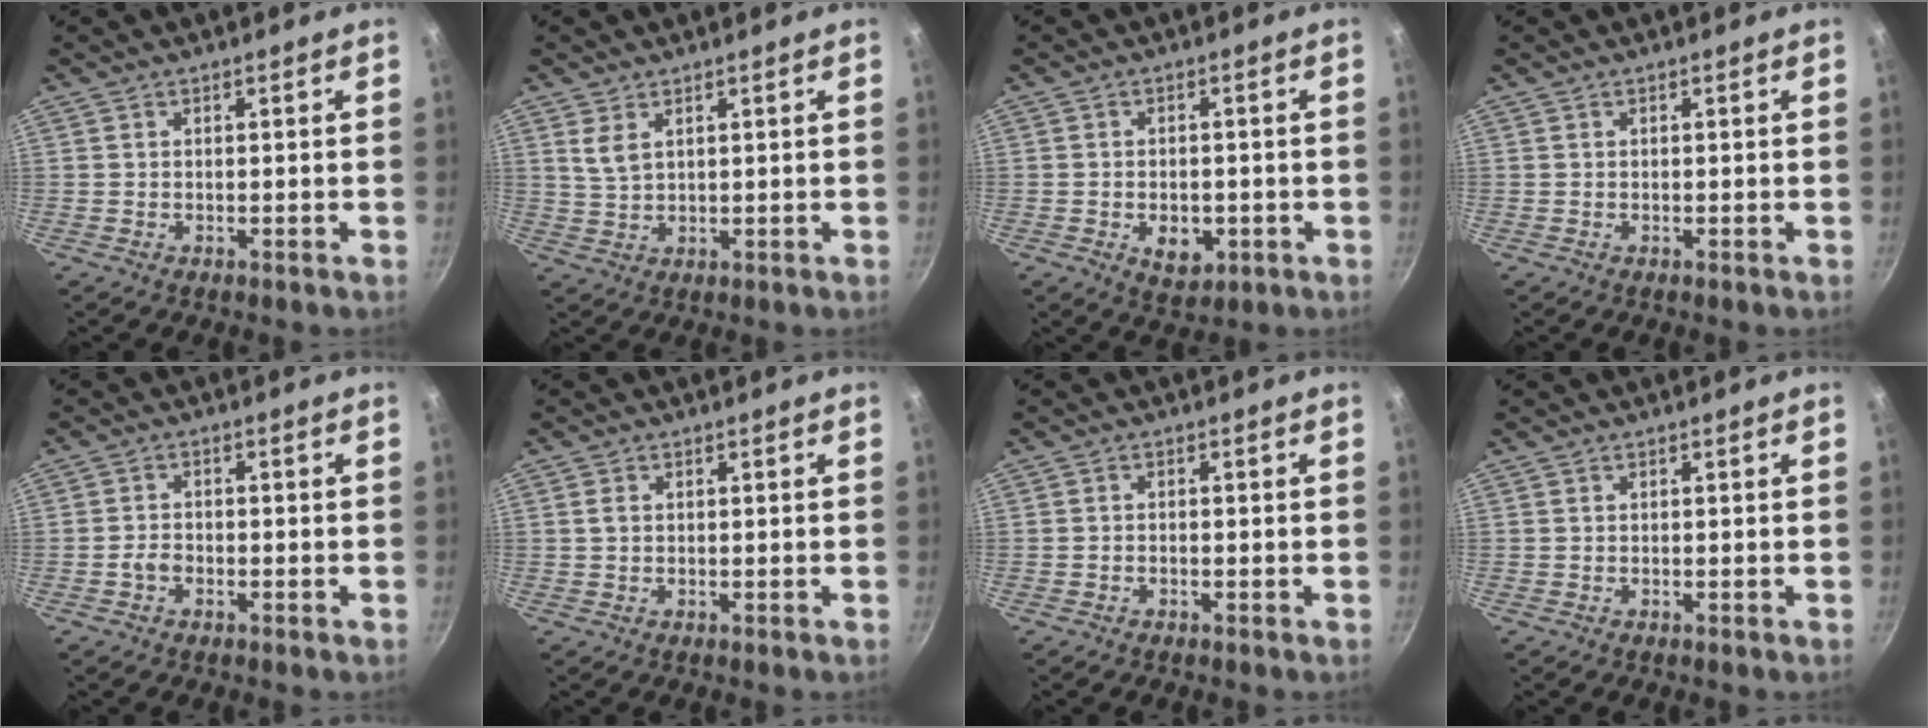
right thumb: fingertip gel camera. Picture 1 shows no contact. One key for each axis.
{"total": 3.8, "fx": 1.8, "fy": 2.1, "fz": 2.7, "tx": -0.049, "ty": -0.011, "tz": 0.039}
{"total": 6.1, "fx": -1.7, "fy": 4.1, "fz": 4.2, "tx": -0.048, "ty": 0.002, "tz": -0.017}
{"total": 0.0}
{"total": 2.4, "fx": -1.1, "fy": 1.6, "fz": 1.4, "tx": -0.023, "ty": 0.016, "tz": -0.023}
{"total": 1.6, "fx": 0.3, "fy": 1.2, "fz": 1.0, "tx": -0.018, "ty": 0.002, "tz": 0.004}
{"total": 0.8, "fx": -0.5, "fy": 0.5, "fz": 0.5, "tx": -0.013, "ty": 0.006, "tz": -0.010}
{"total": 0.0}